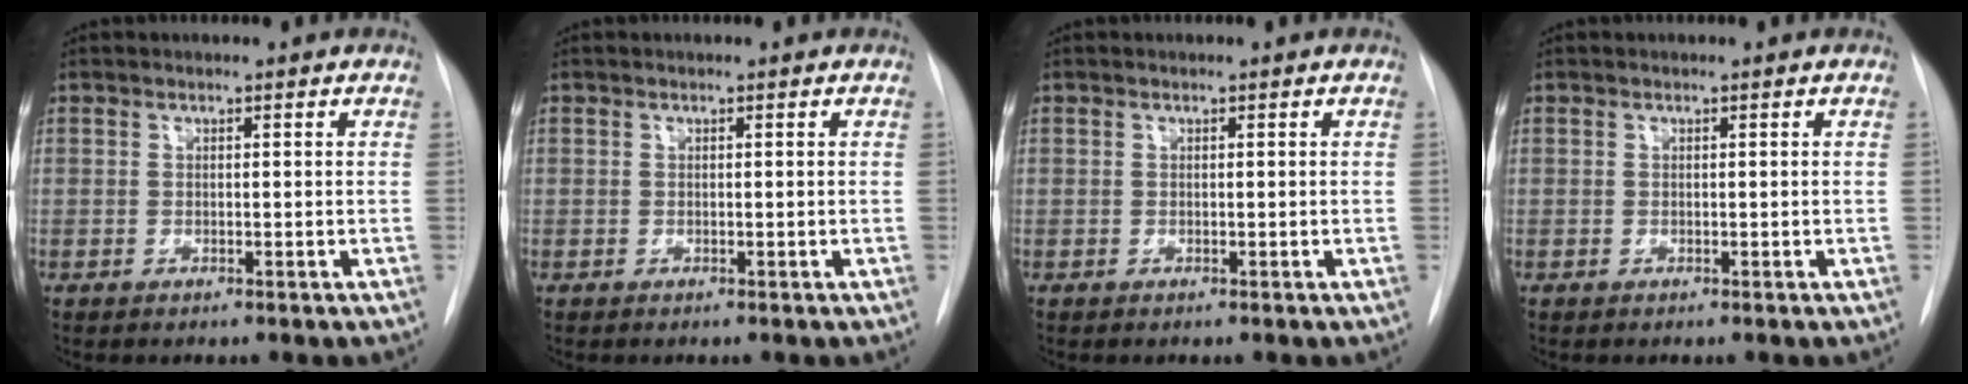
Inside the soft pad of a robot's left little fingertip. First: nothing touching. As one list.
[{"total": 0.0}, {"total": 0.0}, {"total": 0.0}]